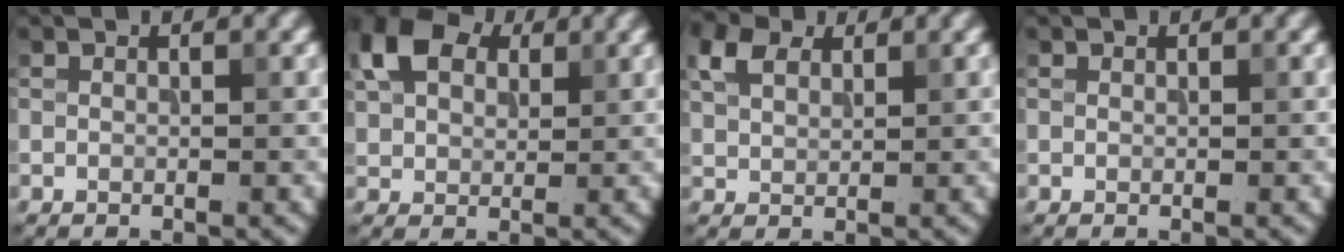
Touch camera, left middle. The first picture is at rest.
{"total": 6.4, "force": [3.0, 4.1, 3.9], "torque": [-0.091, 0.016, 0.049]}
{"total": 3.7, "force": [2.0, 2.4, 2.1], "torque": [-0.055, 0.010, 0.040]}
{"total": 0.0}